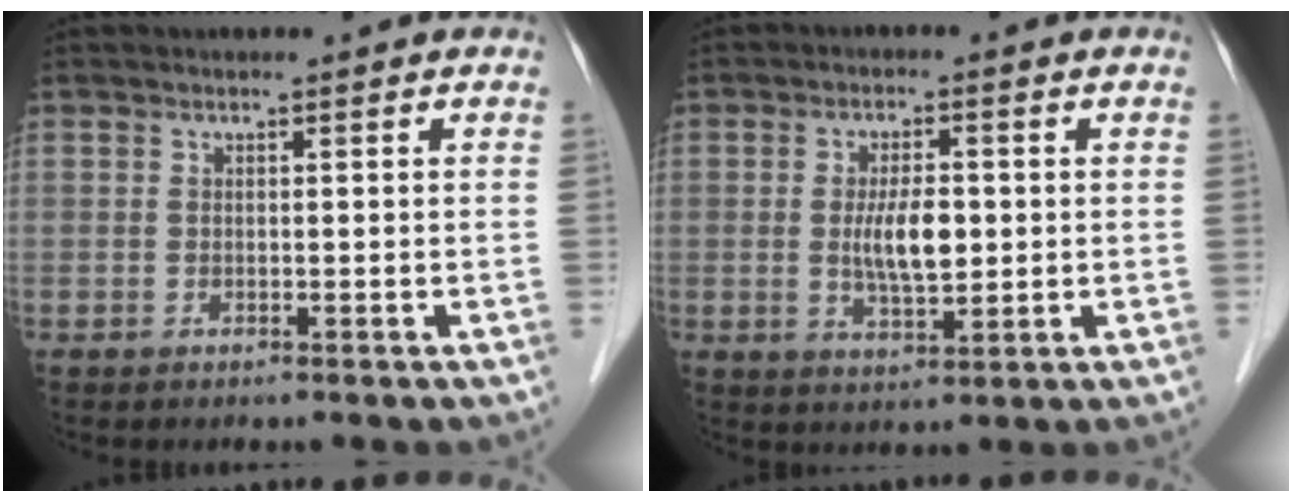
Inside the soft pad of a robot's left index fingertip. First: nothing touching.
{"total": 6.1, "force": [-0.1, 2.1, 5.8], "torque": [-0.110, -0.006, 0.001]}